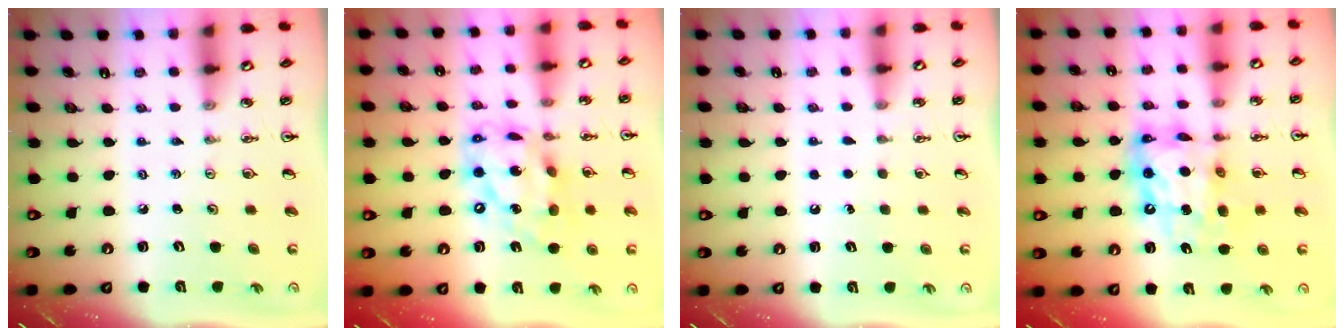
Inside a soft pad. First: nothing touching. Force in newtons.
{"total": 16.4, "press": 16.3, "slide": 1.3}
{"total": 1.4, "press": 1.4, "slide": 0.1}
{"total": 12.7, "press": 12.6, "slide": 1.3}